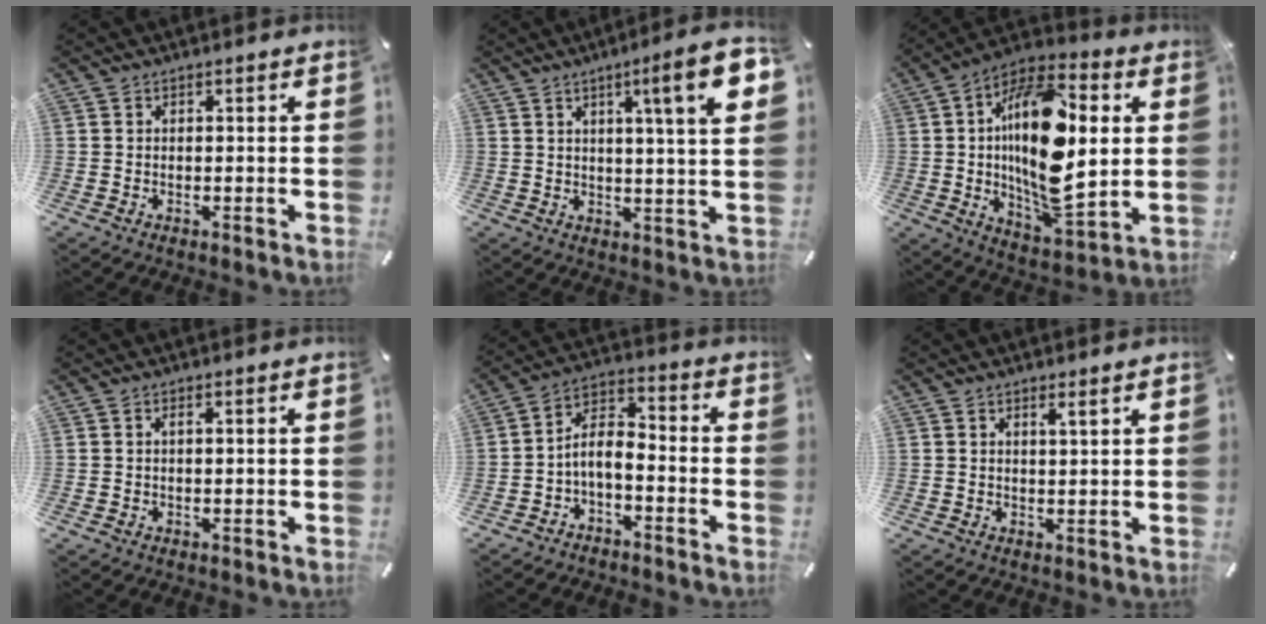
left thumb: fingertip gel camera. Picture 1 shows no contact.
{"total": 13.1, "force": [5.2, 1.3, 11.9], "torque": [-0.180, -0.016, 0.074]}
{"total": 22.3, "force": [2.7, 11.1, 19.2], "torque": [-0.344, -0.018, 0.040]}
{"total": 0.8, "force": [0.2, 0.2, 0.8], "torque": [-0.016, 0.000, 0.003]}
{"total": 6.2, "force": [-3.2, 3.2, 4.2], "torque": [-0.090, -0.003, -0.063]}
{"total": 1.8, "force": [1.4, 0.1, 1.2], "torque": [-0.023, -0.001, 0.024]}